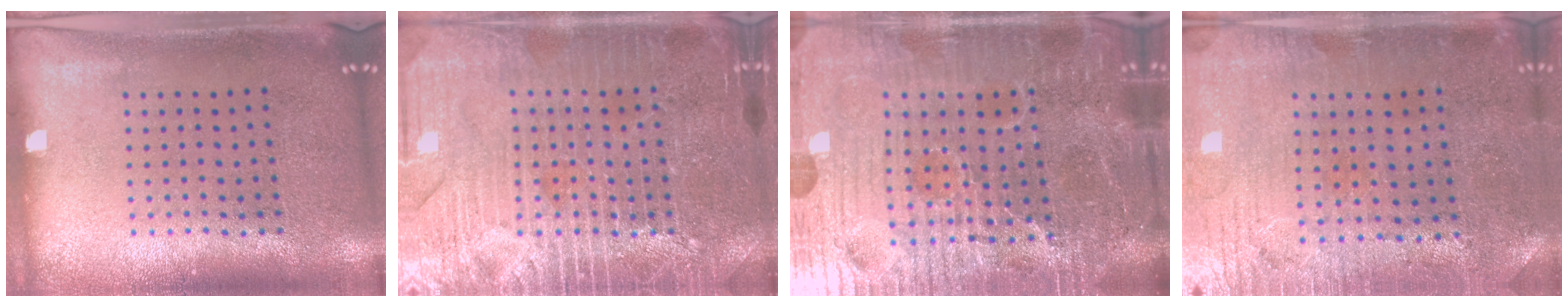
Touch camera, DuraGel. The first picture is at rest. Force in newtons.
{"total": 4.4, "press": 4.3, "slide": 0.5}
{"total": 7.3, "press": 6.5, "slide": 3.3}
{"total": 0.7, "press": 0.5, "slide": 0.5}